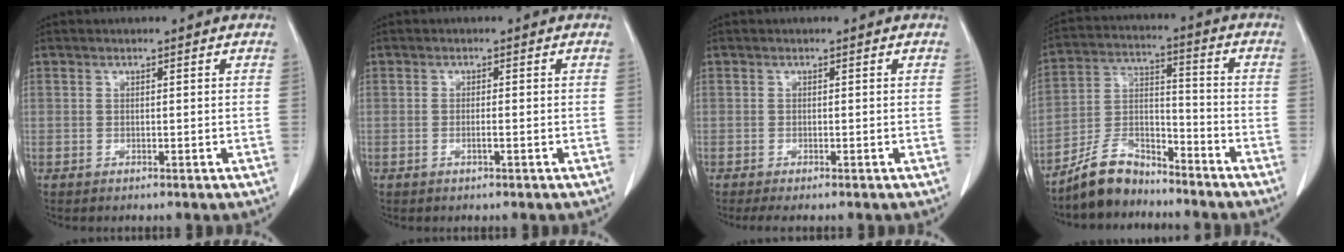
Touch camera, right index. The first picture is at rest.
{"total": 0.8, "force": [-0.3, -0.1, 0.8], "torque": [-0.017, 0.000, -0.004]}
{"total": 2.3, "force": [-1.9, 0.2, 1.4], "torque": [-0.015, -0.002, -0.025]}
{"total": 8.9, "force": [-8.0, 2.8, 2.7], "torque": [-0.056, 0.014, -0.149]}